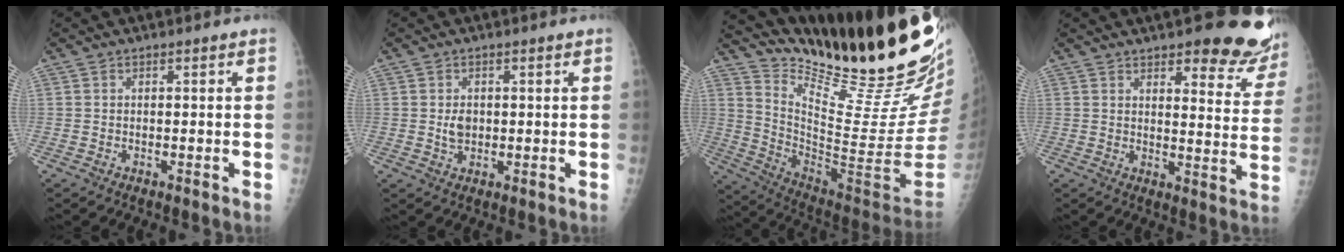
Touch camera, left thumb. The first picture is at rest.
{"total": 2.6, "force": [0.4, 1.8, 1.8], "torque": [-0.024, -0.003, 0.011]}
{"total": 31.1, "force": [23.0, 5.0, 20.3], "torque": [-0.290, -0.143, 0.354]}
{"total": 15.6, "force": [12.3, 4.6, 8.5], "torque": [-0.056, -0.081, 0.136]}